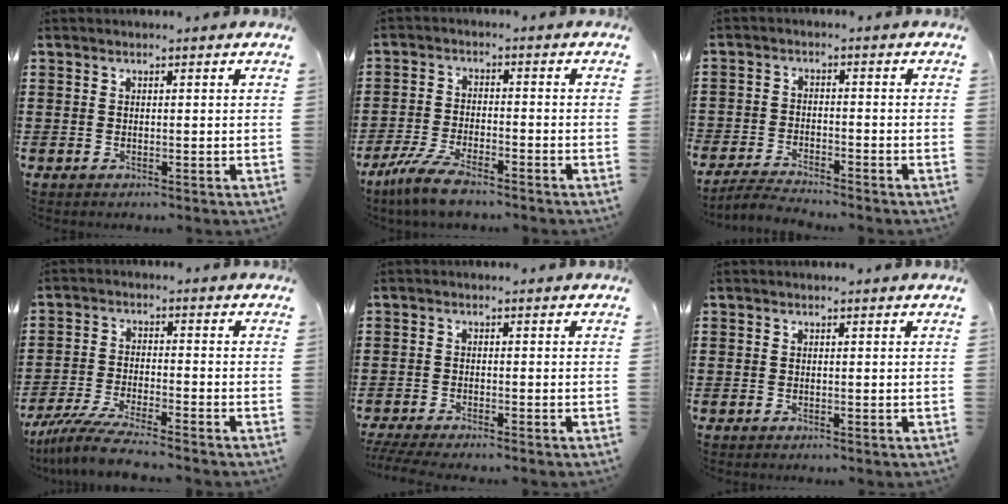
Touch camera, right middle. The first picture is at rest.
{"total": 6.0, "force": [-4.7, 1.2, 3.5], "torque": [-0.091, -0.010, -0.095]}
{"total": 3.6, "force": [-3.5, 0.2, 0.4], "torque": [-0.017, 0.001, -0.077]}
{"total": 6.5, "force": [-5.7, 0.0, 3.1], "torque": [-0.073, -0.015, -0.113]}
{"total": 2.1, "force": [-2.0, 0.0, 0.9], "torque": [-0.021, -0.002, -0.041]}
{"total": 0.0}